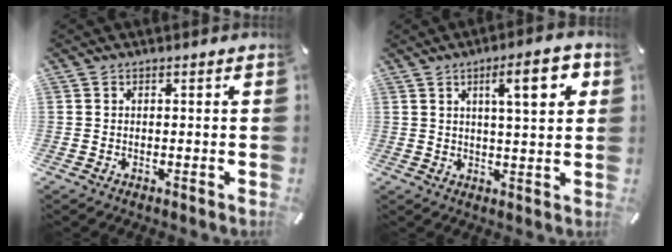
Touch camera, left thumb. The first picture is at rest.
{"total": 11.0, "force": [4.3, 2.7, 9.8], "torque": [-0.146, -0.010, 0.059]}